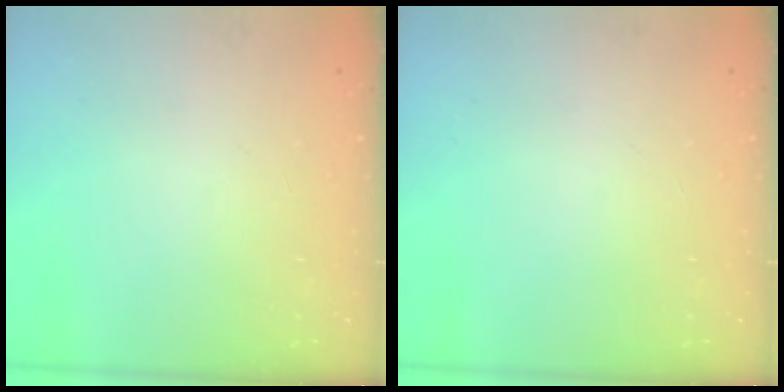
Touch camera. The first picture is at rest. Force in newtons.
{"total": 0.0}